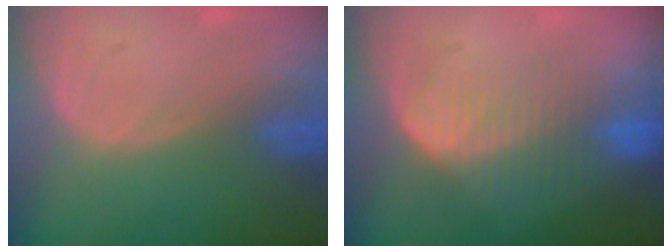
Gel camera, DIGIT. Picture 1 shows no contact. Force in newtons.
{"total": 7.5, "press": 7.2, "slide": 2.1}